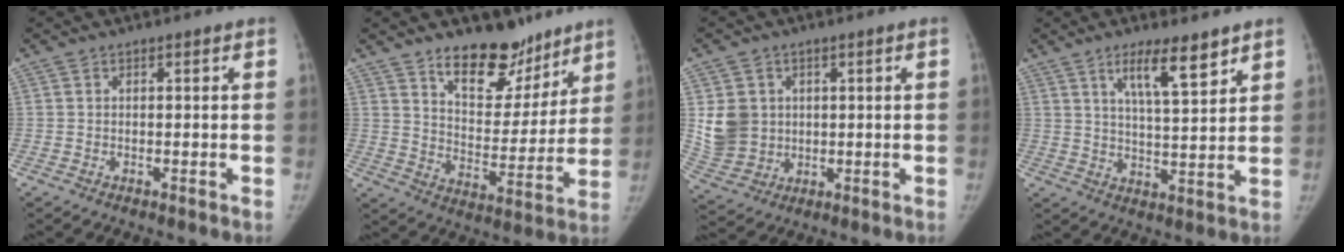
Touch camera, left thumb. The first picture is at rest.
{"total": 15.5, "force": [11.3, 7.8, 7.0], "torque": [-0.046, -0.080, 0.182]}
{"total": 9.0, "force": [1.7, 7.9, 4.0], "torque": [-0.055, -0.007, 0.050]}
{"total": 8.8, "force": [5.6, 1.9, 6.5], "torque": [-0.098, -0.037, 0.099]}